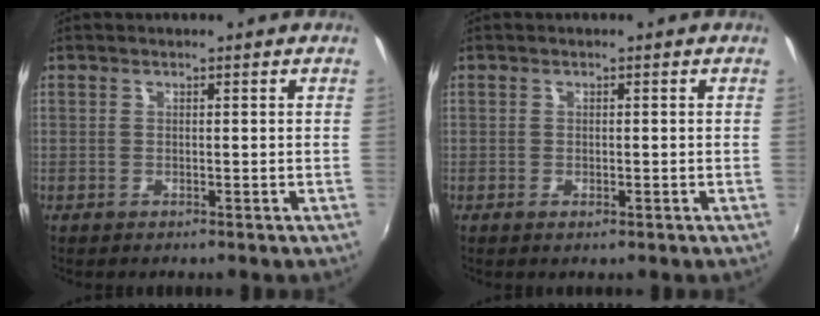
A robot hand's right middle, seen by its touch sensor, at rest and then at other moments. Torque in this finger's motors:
{"motor_torque": [-0.12, -0.01, -0.06, 0.00]}